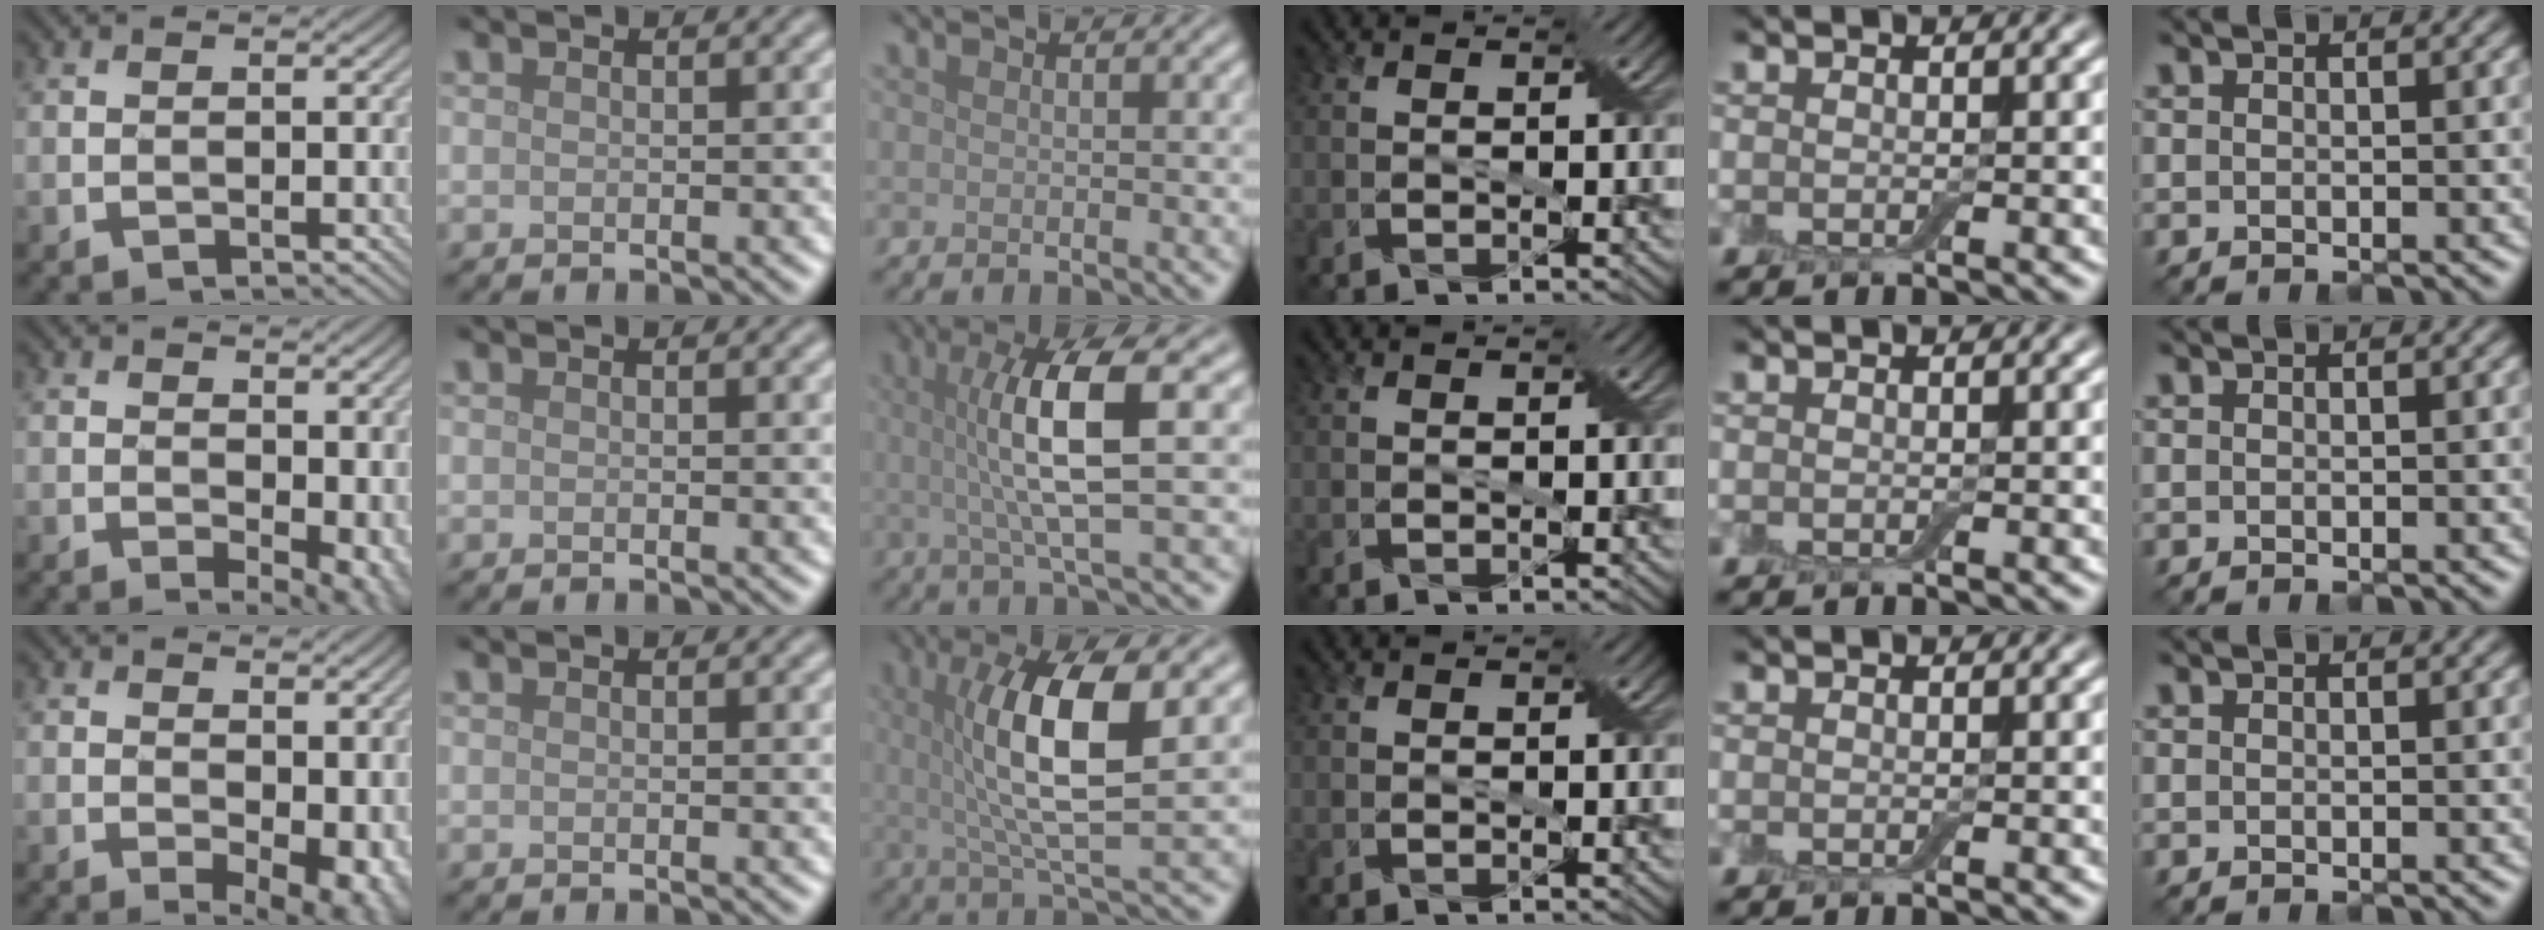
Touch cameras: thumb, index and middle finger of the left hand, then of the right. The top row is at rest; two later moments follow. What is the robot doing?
{"motion": "pour", "object": "bottle"}